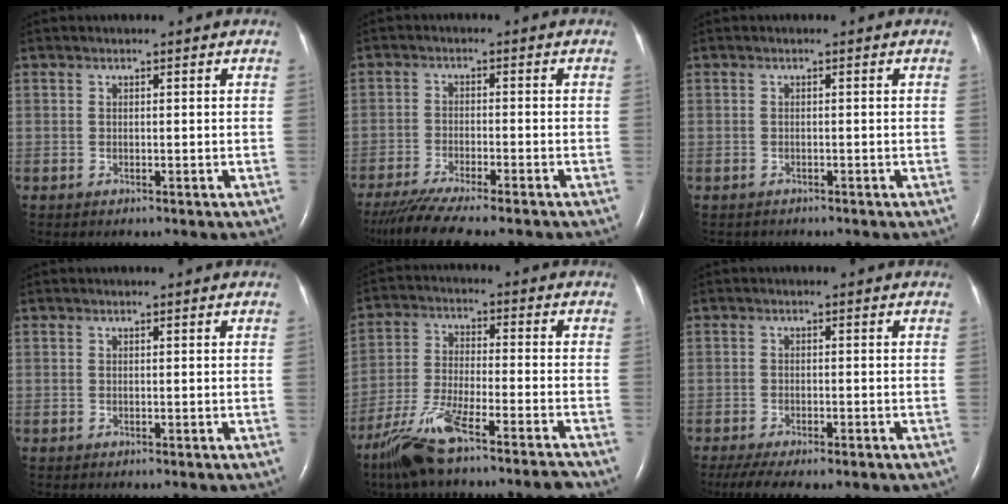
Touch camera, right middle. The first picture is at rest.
{"total": 11.8, "force": [-9.9, 0.7, 6.3], "torque": [-0.099, -0.027, -0.154]}
{"total": 1.8, "force": [-1.6, 0.7, 0.4], "torque": [-0.014, -0.003, -0.018]}
{"total": 0.0}
{"total": 12.6, "force": [-9.9, 0.3, 7.9], "torque": [-0.158, -0.018, -0.177]}
{"total": 10.0, "force": [-7.2, 3.2, 6.1], "torque": [-0.099, -0.012, -0.103]}